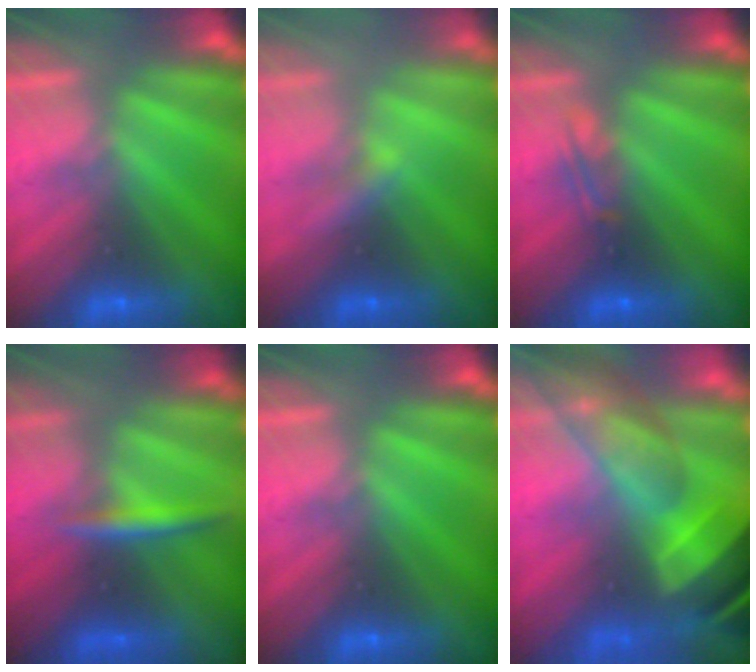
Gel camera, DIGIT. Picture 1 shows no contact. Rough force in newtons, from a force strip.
{"total": 2.2}
{"total": 2.3}
{"total": 2.5}
{"total": 0.0}
{"total": 7.4}